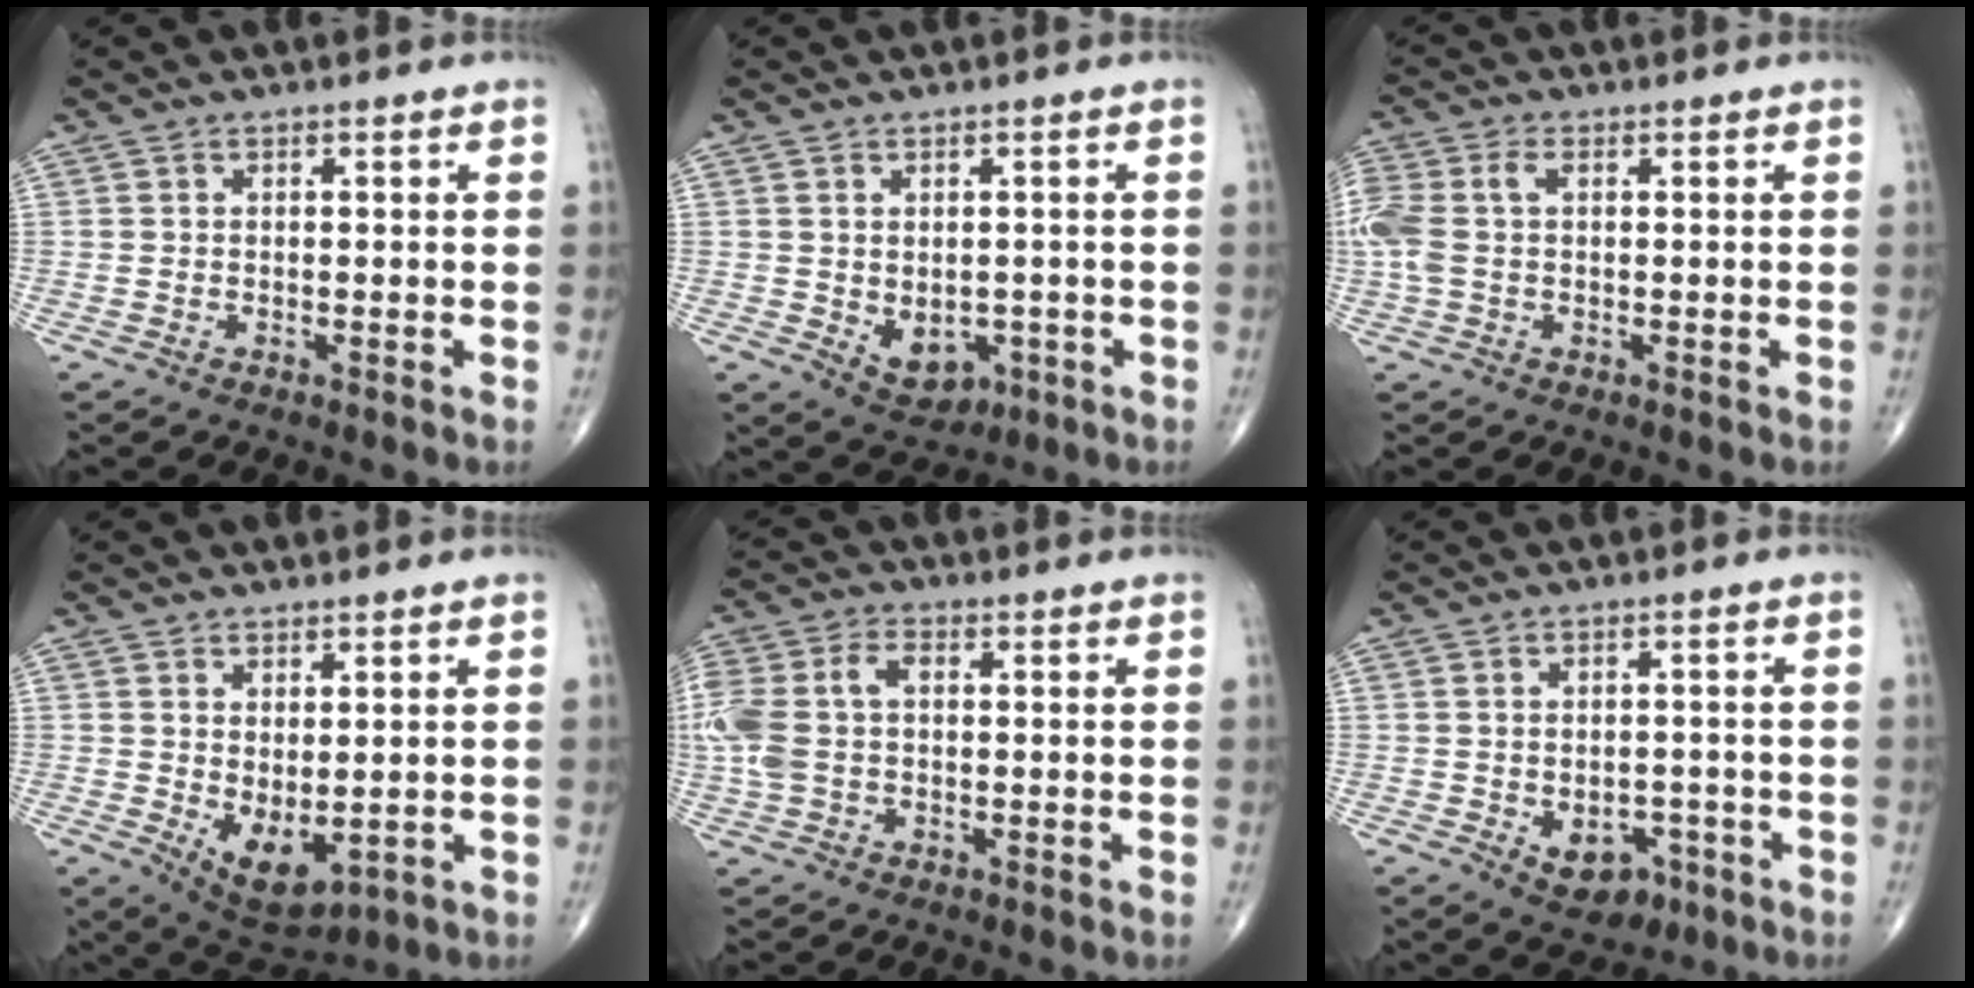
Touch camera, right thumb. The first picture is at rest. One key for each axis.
{"total": 6.6, "fx": -1.3, "fy": 4.7, "fz": 4.5, "tx": -0.043, "ty": 0.000, "tz": 0.000}
{"total": 7.9, "fx": 0.7, "fy": 4.9, "fz": 6.1, "tx": -0.180, "ty": 0.024, "tz": 0.018}
{"total": 7.5, "fx": -0.6, "fy": 3.7, "fz": 6.5, "tx": -0.092, "ty": -0.013, "tz": 0.011}
{"total": 10.2, "fx": 0.3, "fy": 6.4, "fz": 7.9, "tx": -0.202, "ty": 0.028, "tz": 0.009}
{"total": 6.8, "fx": -2.5, "fy": 4.7, "fz": 4.2, "tx": -0.035, "ty": 0.015, "tz": -0.024}